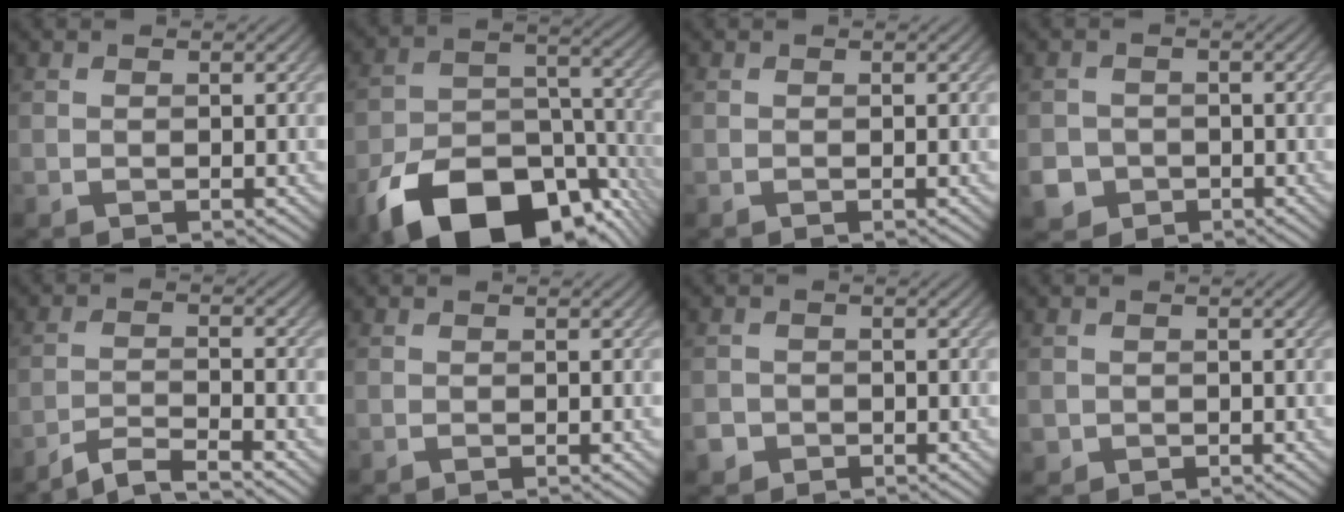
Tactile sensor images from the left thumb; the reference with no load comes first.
{"total": 17.1, "force": [-10.1, 9.5, 10.0], "torque": [-0.182, -0.044, -0.164]}
{"total": 0.0}
{"total": 4.8, "force": [-2.4, 4.0, 1.1], "torque": [-0.021, -0.011, -0.051]}
{"total": 4.5, "force": [-4.0, 0.4, 2.0], "torque": [-0.031, 0.005, -0.084]}
{"total": 0.0}
{"total": 2.2, "force": [-1.3, 1.7, 0.4], "torque": [-0.007, -0.006, -0.028]}
{"total": 1.1, "force": [-0.4, 1.0, 0.0], "torque": [0.003, -0.007, -0.010]}